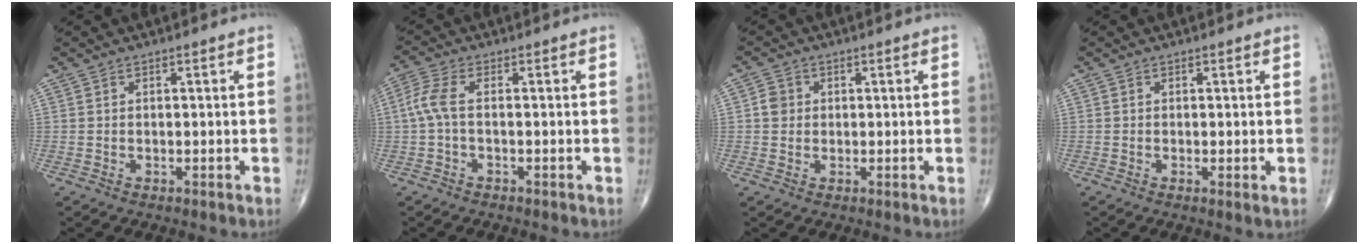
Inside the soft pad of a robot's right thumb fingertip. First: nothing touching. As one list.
[{"total": 4.5, "force": [-0.4, 1.7, 4.1], "torque": [-0.115, 0.012, -0.015]}, {"total": 2.8, "force": [0.3, 2.5, 1.1], "torque": [-0.007, 0.004, 0.001]}, {"total": 1.1, "force": [-0.2, 0.1, 1.1], "torque": [-0.024, -0.006, -0.006]}]